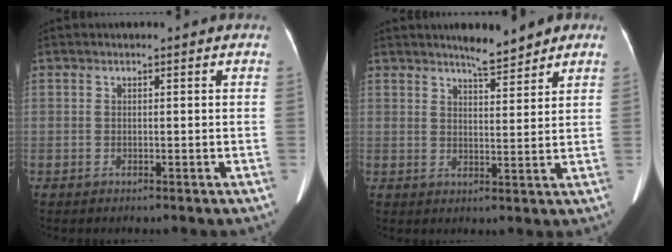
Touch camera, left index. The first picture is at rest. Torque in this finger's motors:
{"motor_torque": [0.99, -1.15, -0.01, 0.00]}